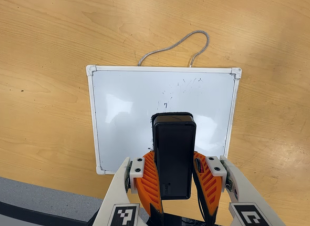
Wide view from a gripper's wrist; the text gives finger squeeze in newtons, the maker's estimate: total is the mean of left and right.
{"total": 9.5, "left": 8.1, "right": 11.0}